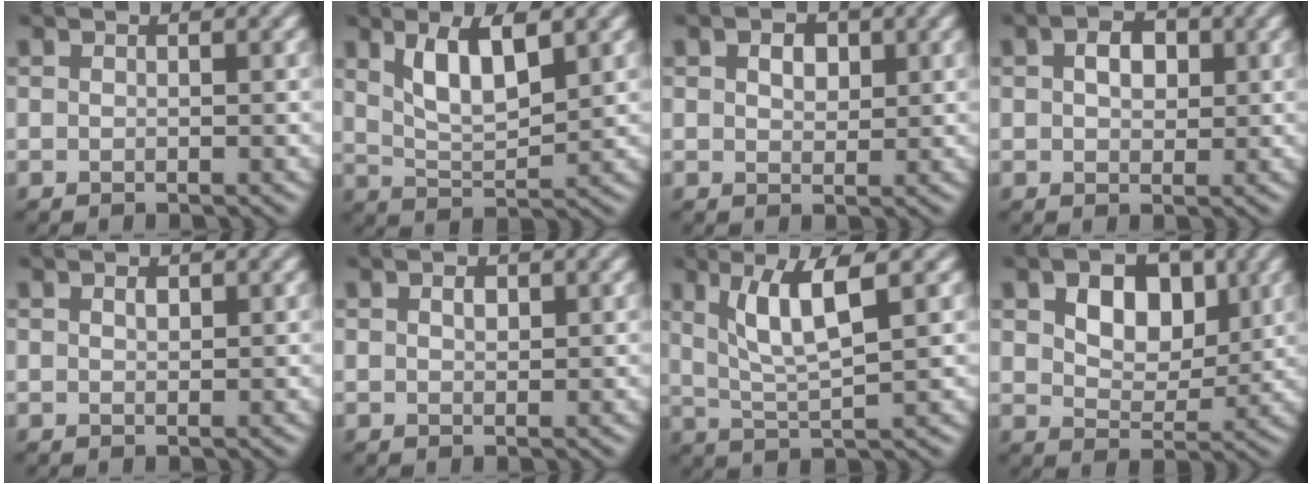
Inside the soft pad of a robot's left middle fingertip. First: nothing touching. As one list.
[{"total": 5.2, "force": [2.5, 1.8, 4.2], "torque": [-0.084, -0.003, 0.046]}, {"total": 2.2, "force": [0.8, 1.5, 1.3], "torque": [-0.022, 0.001, 0.014]}, {"total": 2.8, "force": [0.7, 1.9, 1.9], "torque": [-0.034, 0.004, 0.010]}, {"total": 0.7, "force": [0.3, 0.4, 0.4], "torque": [-0.008, 0.000, 0.007]}, {"total": 1.0, "force": [0.4, 0.6, 0.6], "torque": [-0.010, 0.000, 0.007]}, {"total": 5.9, "force": [2.3, 1.3, 5.3], "torque": [-0.095, -0.002, 0.044]}, {"total": 5.5, "force": [2.0, 3.5, 3.7], "torque": [-0.064, -0.003, 0.027]}]